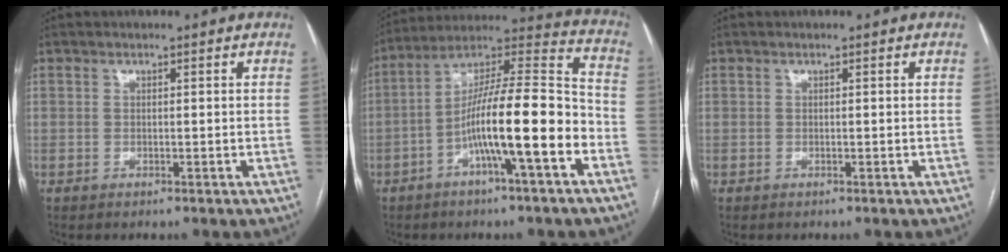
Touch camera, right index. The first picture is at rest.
{"total": 16.3, "force": [-5.6, 1.4, 15.2], "torque": [-0.258, 0.017, -0.093]}
{"total": 0.0}